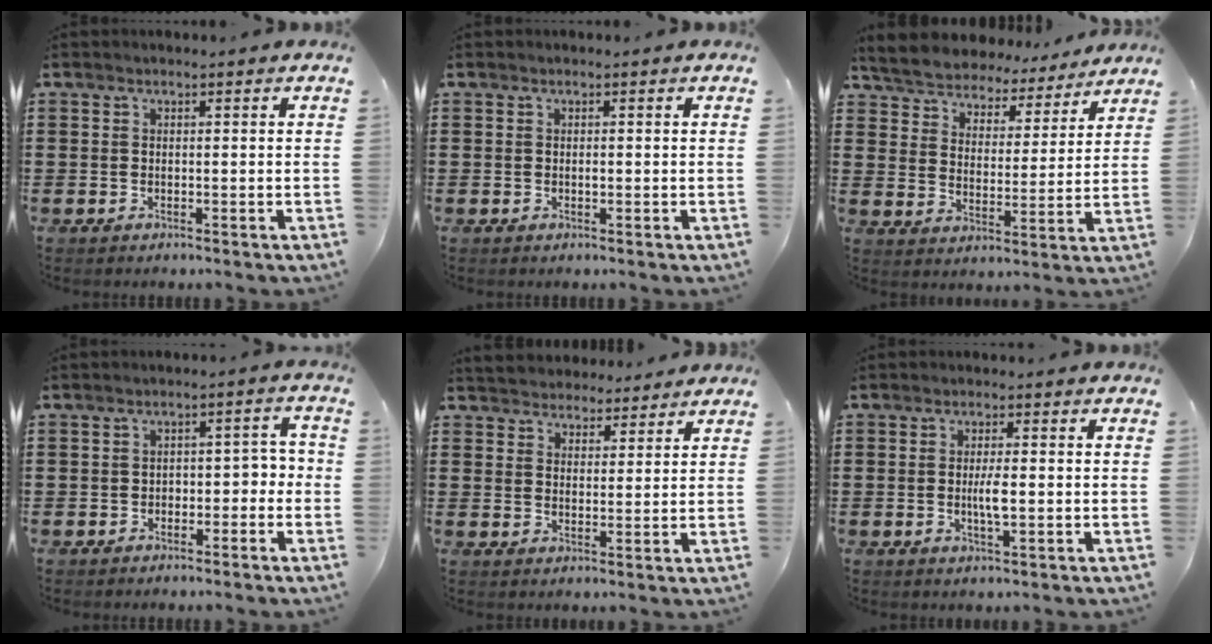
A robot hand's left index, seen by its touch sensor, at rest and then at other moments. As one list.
[{"total": 0.8, "force": [0.1, 0.3, 0.8], "torque": [-0.016, -0.003, 0.002]}, {"total": 5.9, "force": [5.9, 0.4, 0.0], "torque": [-0.033, -0.045, 0.102]}, {"total": 2.6, "force": [-1.7, 1.5, 1.4], "torque": [-0.030, 0.006, -0.040]}, {"total": 3.6, "force": [3.4, 1.1, -0.5], "torque": [-0.005, -0.010, 0.064]}, {"total": 3.2, "force": [-0.2, 0.6, 3.2], "torque": [-0.063, -0.004, -0.008]}]